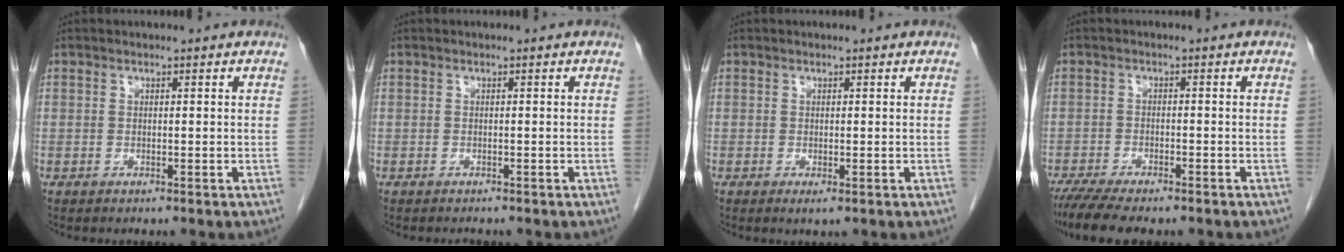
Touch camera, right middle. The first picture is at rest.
{"total": 0.8, "force": [-0.8, 0.2, 0.1], "torque": [-0.005, -0.001, -0.012]}
{"total": 0.9, "force": [-0.3, 0.2, 0.8], "torque": [-0.011, -0.003, -0.003]}
{"total": 8.8, "force": [-7.3, 1.8, 4.6], "torque": [-0.071, -0.013, -0.113]}